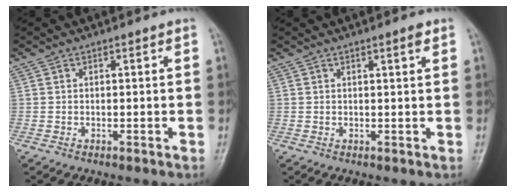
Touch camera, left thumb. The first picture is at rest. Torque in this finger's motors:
{"motor_torque": [-0.08, 0.04, 0.05, 0.06, 0.03]}